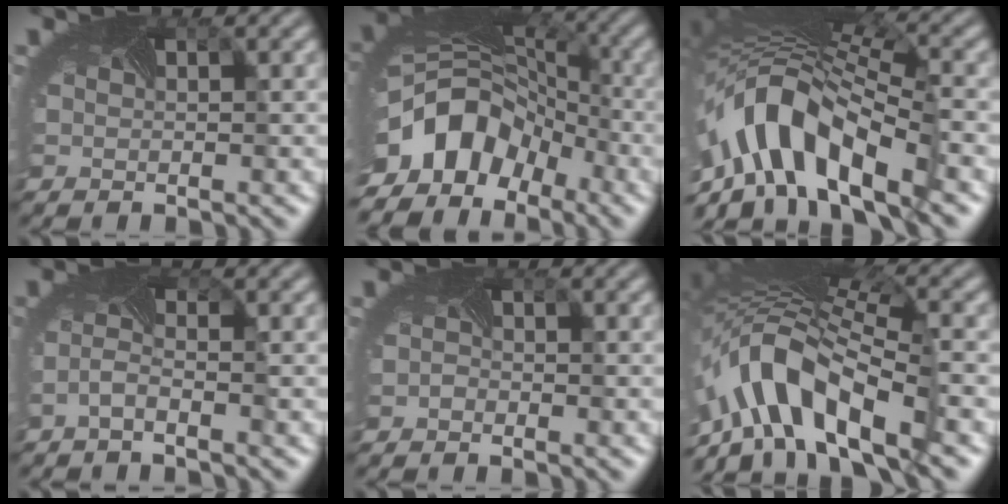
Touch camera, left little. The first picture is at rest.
{"total": 11.4, "force": [-5.9, 8.0, 5.7], "torque": [-0.123, -0.035, -0.104]}
{"total": 12.0, "force": [-4.5, 5.5, 9.7], "torque": [-0.181, 0.006, -0.082]}
{"total": 1.5, "force": [-1.2, -0.2, 1.0], "torque": [-0.032, -0.002, -0.030]}
{"total": 0.7, "force": [-0.7, 0.0, -0.3], "torque": [-0.003, -0.007, -0.015]}
{"total": 11.1, "force": [-5.1, 4.4, 8.8], "torque": [-0.168, 0.008, -0.101]}